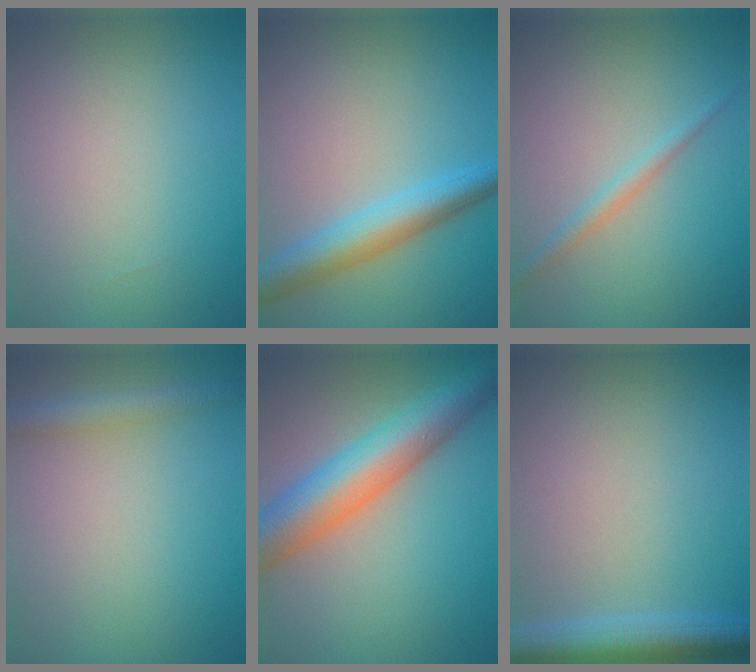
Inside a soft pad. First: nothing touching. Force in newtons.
{"total": 5.0, "press": 5.0, "slide": 0.1}
{"total": 1.6, "press": 1.6, "slide": 0.1}
{"total": 2.6, "press": 2.6, "slide": 0.1}
{"total": 9.2, "press": 9.2, "slide": 0.2}
{"total": 4.8, "press": 4.8, "slide": 0.3}